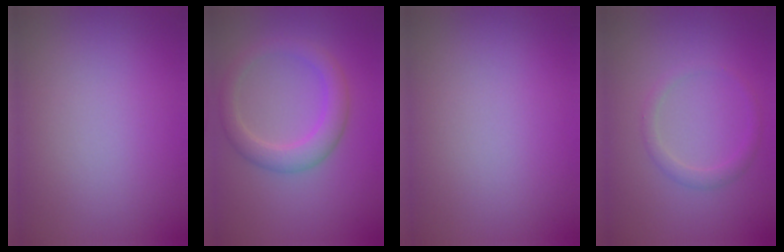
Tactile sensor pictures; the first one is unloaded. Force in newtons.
{"total": 3.5, "press": 3.5, "slide": 0.3}
{"total": 0.0}
{"total": 1.5, "press": 1.5, "slide": 0.1}